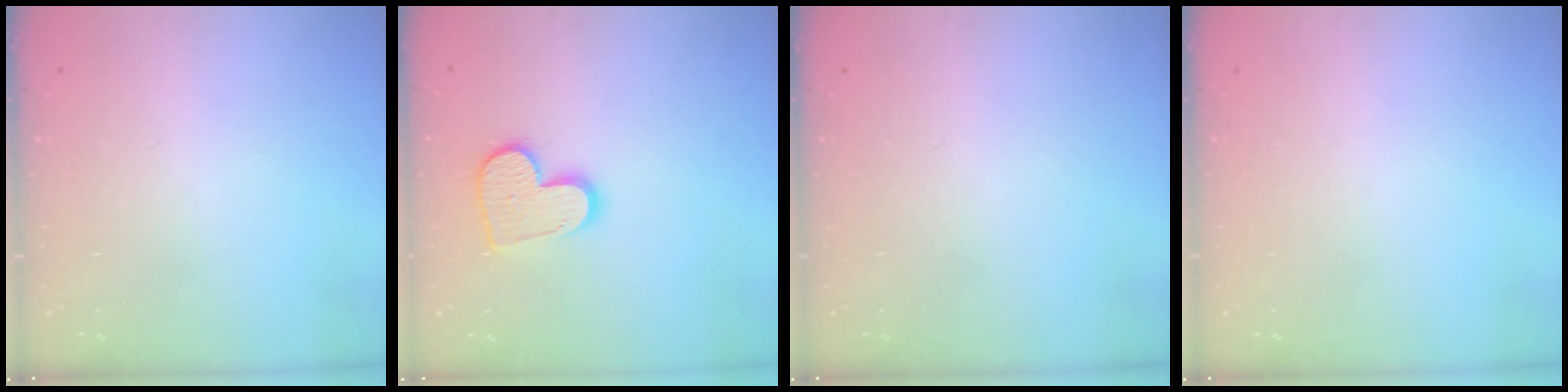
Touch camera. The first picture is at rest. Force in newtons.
{"total": 13.0, "press": 13.0, "slide": 1.0}
{"total": 0.0}
{"total": 0.0}